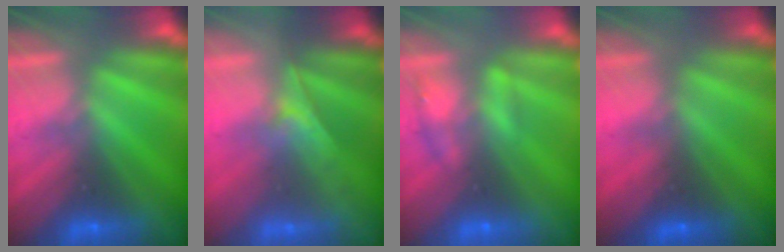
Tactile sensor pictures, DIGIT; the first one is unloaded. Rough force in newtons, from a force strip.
{"total": 1.9}
{"total": 2.2}
{"total": 4.7}